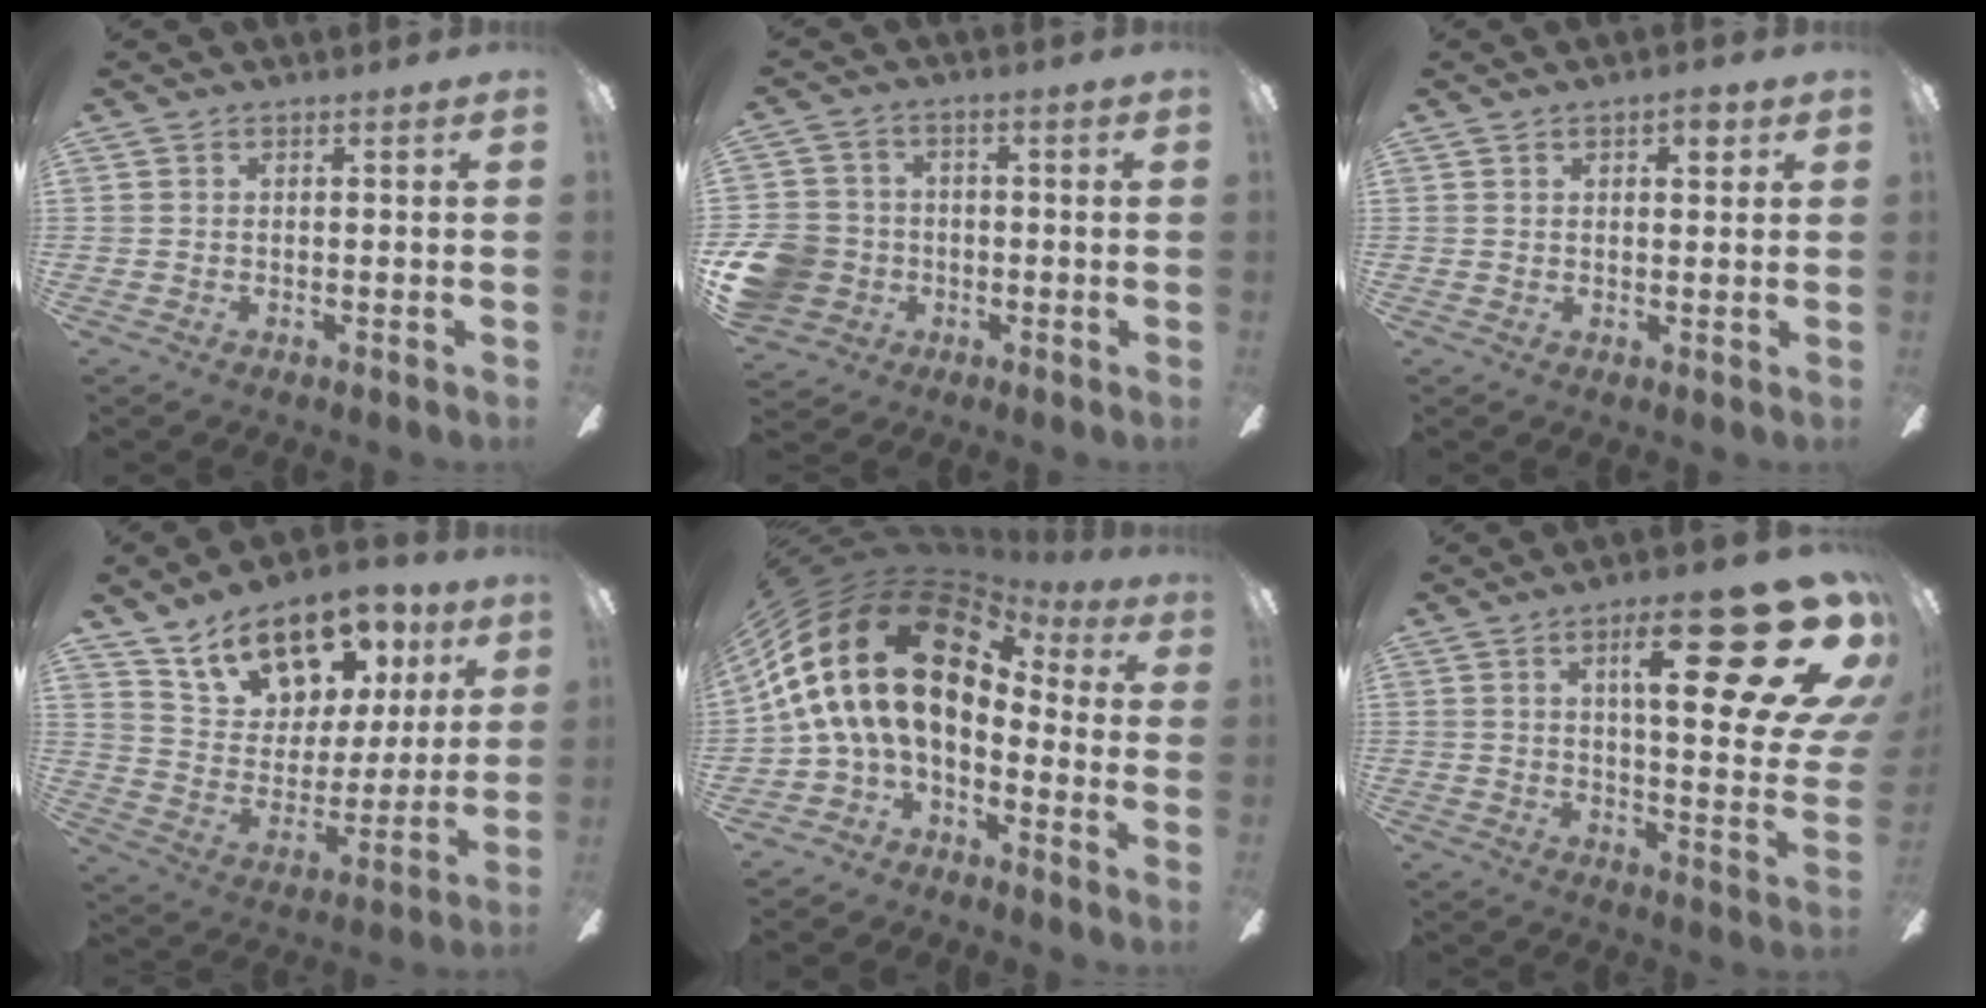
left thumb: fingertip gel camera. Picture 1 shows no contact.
{"total": 11.3, "force": [-3.5, 9.9, 4.1], "torque": [-0.108, 0.038, -0.059]}
{"total": 3.0, "force": [1.5, 1.5, 2.1], "torque": [-0.021, -0.003, 0.021]}
{"total": 17.3, "force": [12.4, 9.6, 7.3], "torque": [-0.122, -0.074, 0.224]}
{"total": 22.5, "force": [3.7, 13.4, 17.7], "torque": [-0.382, -0.016, 0.064]}
{"total": 27.5, "force": [12.1, 8.1, 23.3], "torque": [-0.317, -0.076, 0.187]}